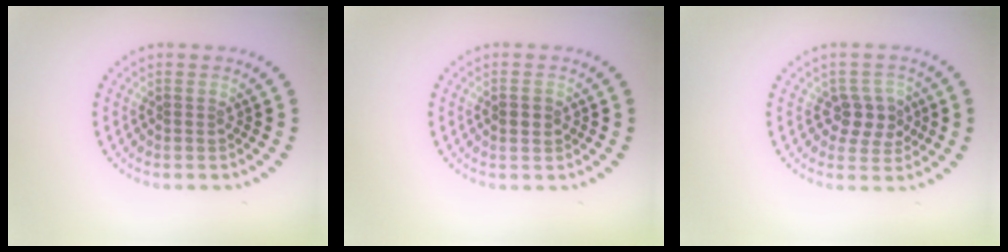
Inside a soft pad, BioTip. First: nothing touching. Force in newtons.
{"total": 1.1, "press": 1.1, "slide": 0.2}
{"total": 2.7, "press": 2.6, "slide": 0.9}